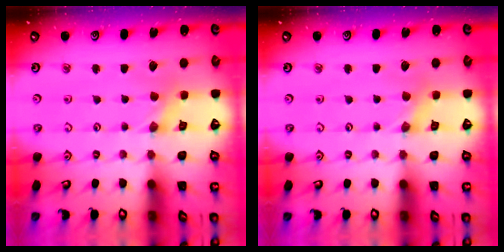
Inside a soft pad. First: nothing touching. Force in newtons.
{"total": 1.9, "press": 1.9, "slide": 0.3}